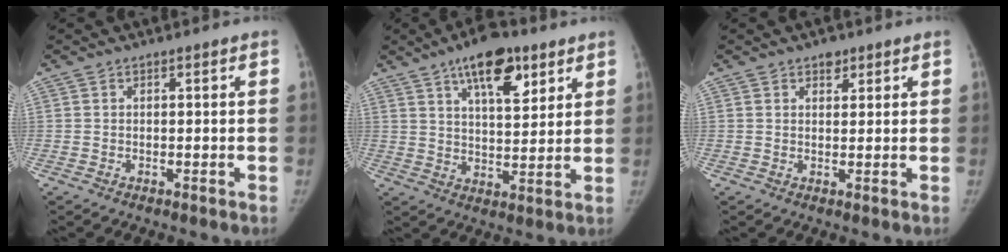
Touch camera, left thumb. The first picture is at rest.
{"total": 12.8, "force": [7.4, 5.4, 8.9], "torque": [-0.109, -0.034, 0.117]}
{"total": 2.3, "force": [1.5, 1.5, 0.9], "torque": [0.002, -0.007, 0.021]}